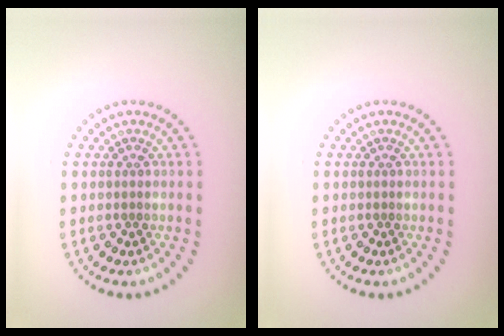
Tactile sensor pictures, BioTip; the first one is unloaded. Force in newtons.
{"total": 0.0}